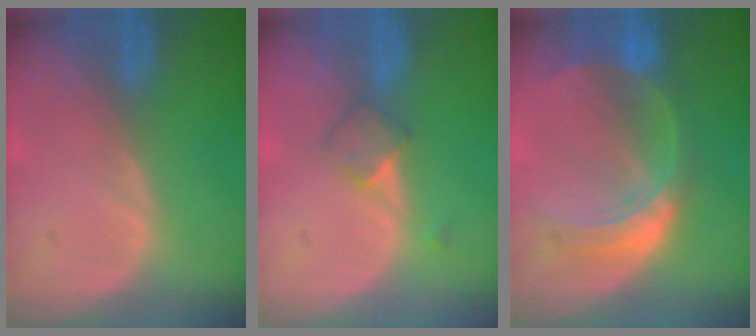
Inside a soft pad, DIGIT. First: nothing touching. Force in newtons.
{"total": 3.0, "press": 2.7, "slide": 1.2}
{"total": 7.5, "press": 6.6, "slide": 3.7}